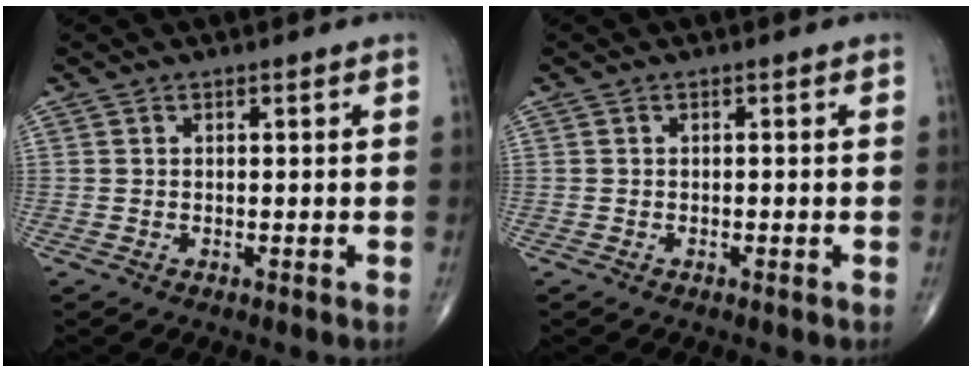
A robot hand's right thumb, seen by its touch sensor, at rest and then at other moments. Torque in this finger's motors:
{"motor_torque": [-0.15, -0.04, 0.03, 0.09, 0.02]}